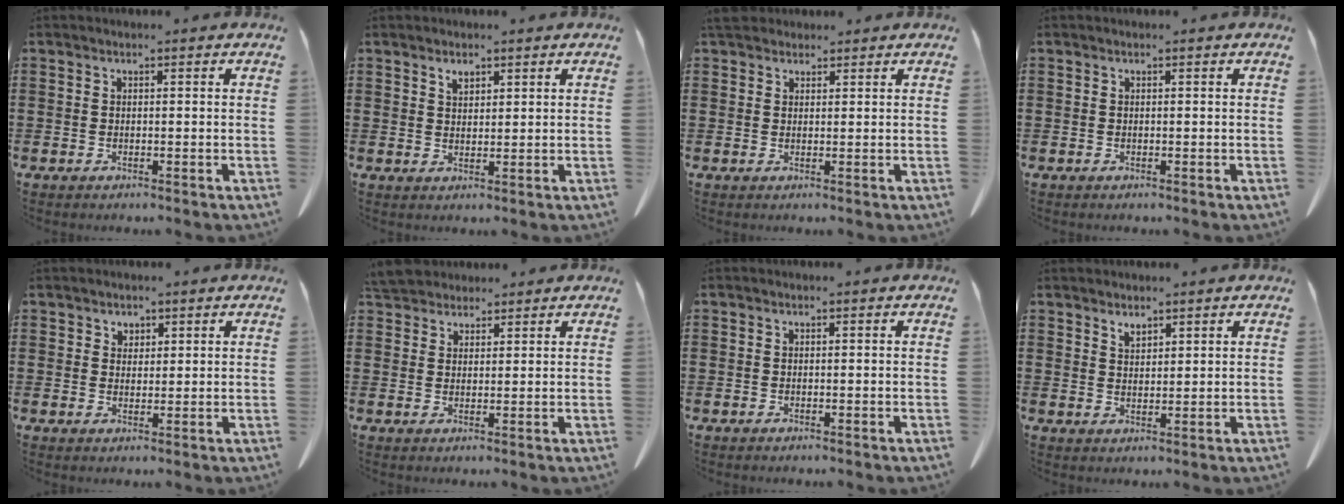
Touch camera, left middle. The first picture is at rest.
{"total": 1.9, "force": [1.5, 0.8, 0.8], "torque": [-0.013, -0.004, 0.027]}
{"total": 3.2, "force": [2.7, 1.3, 1.2], "torque": [-0.024, -0.003, 0.051]}
{"total": 0.0}
{"total": 2.0, "force": [1.6, 1.1, 0.1], "torque": [0.001, -0.001, 0.030]}
{"total": 4.9, "force": [4.6, 1.4, 1.0], "torque": [-0.035, -0.008, 0.090]}
{"total": 0.0}
{"total": 1.9, "force": [1.8, 0.5, 0.6], "torque": [-0.014, -0.001, 0.034]}